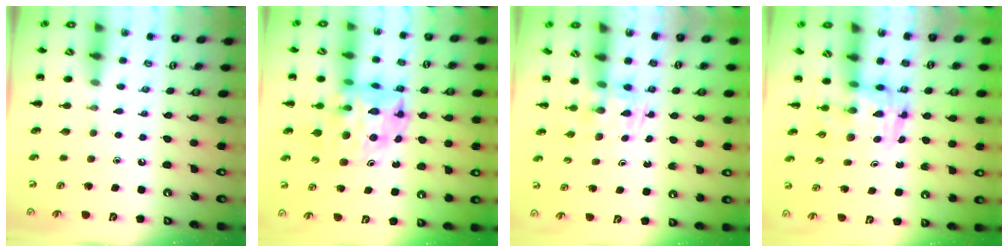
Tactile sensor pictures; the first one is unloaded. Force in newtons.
{"total": 11.2, "press": 10.8, "slide": 3.2}
{"total": 1.2, "press": 1.0, "slide": 0.7}
{"total": 3.7, "press": 3.7, "slide": 0.6}